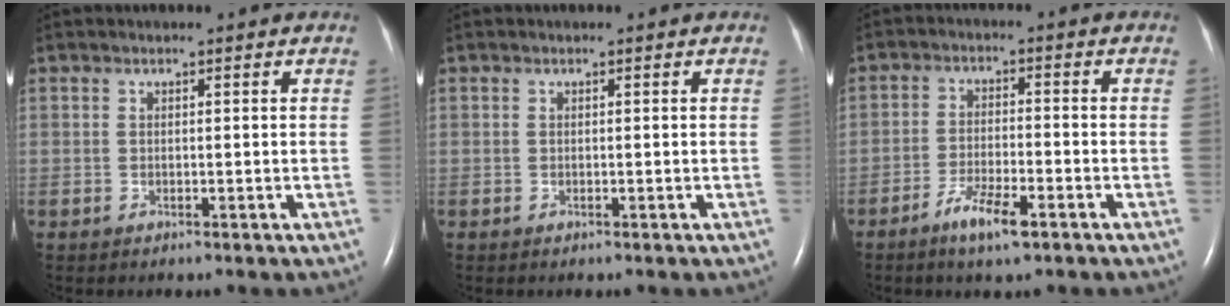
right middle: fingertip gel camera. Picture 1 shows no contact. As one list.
[{"total": 0.0}, {"total": 5.6, "force": [-3.5, 0.7, 4.3], "torque": [-0.092, -0.007, -0.063]}]